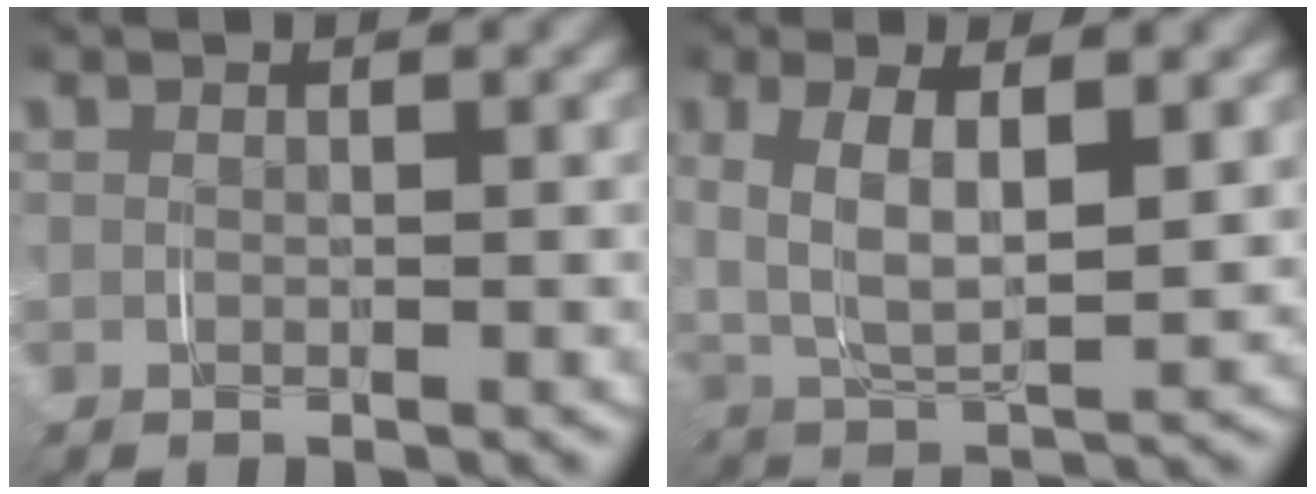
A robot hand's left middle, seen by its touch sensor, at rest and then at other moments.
{"total": 6.3, "force": [1.1, 3.3, 5.2], "torque": [-0.115, -0.008, 0.025]}